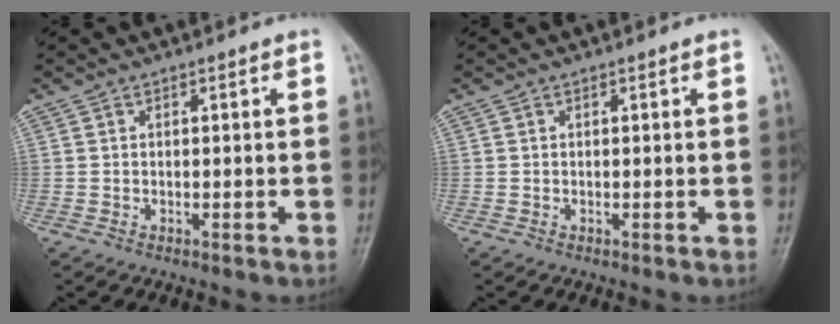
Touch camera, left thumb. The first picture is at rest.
{"total": 0.0}